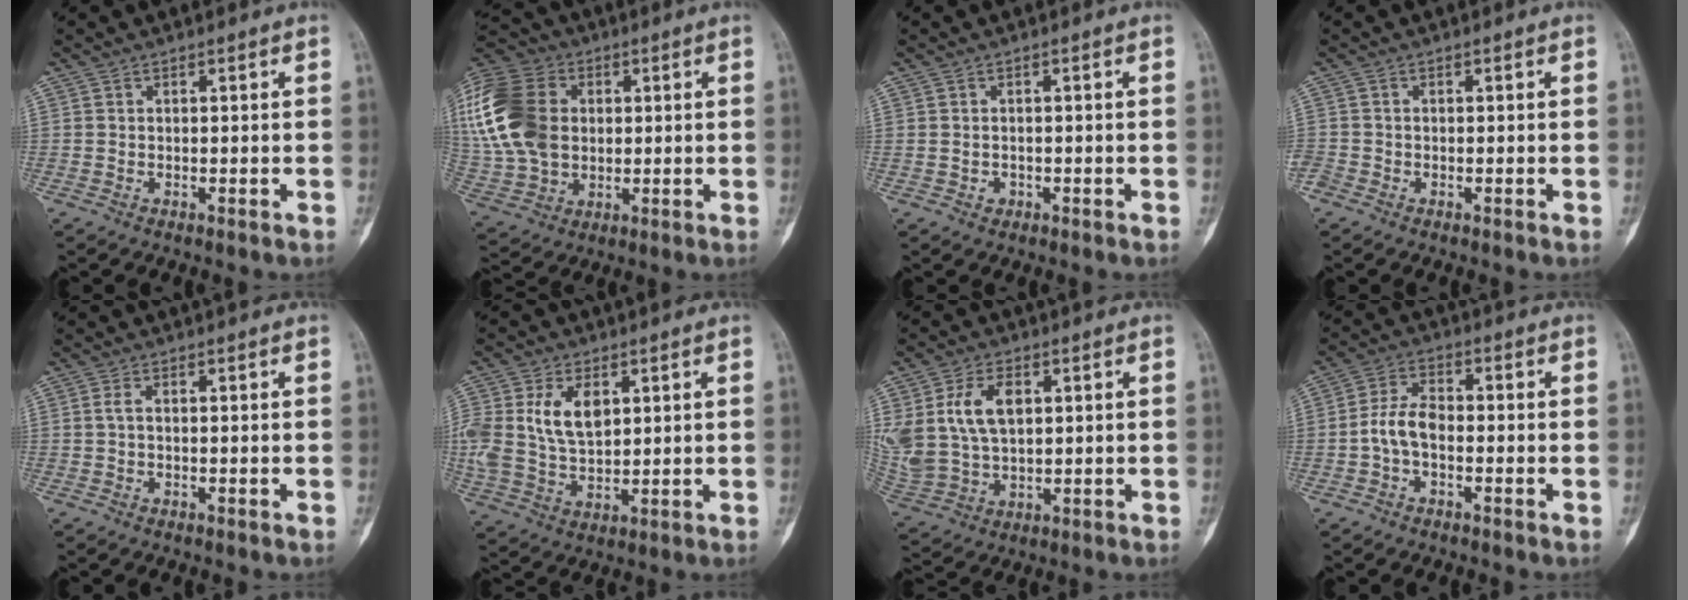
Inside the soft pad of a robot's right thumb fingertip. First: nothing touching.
{"total": 24.7, "force": [4.0, 18.4, 15.9], "torque": [-0.365, 0.026, 0.086]}
{"total": 1.2, "force": [-0.3, 1.1, 0.4], "torque": [-0.003, 0.006, 0.000]}
{"total": 1.9, "force": [-1.0, 1.2, 1.0], "torque": [-0.030, -0.004, -0.023]}
{"total": 1.1, "force": [0.0, 0.4, 1.0], "torque": [-0.024, 0.000, -0.002]}
{"total": 12.4, "force": [3.3, 7.7, 9.1], "torque": [-0.183, -0.004, 0.073]}
{"total": 14.3, "force": [3.7, 9.1, 10.4], "torque": [-0.220, -0.004, 0.085]}
{"total": 5.8, "force": [-1.4, 3.3, 4.6], "torque": [-0.089, 0.022, -0.035]}